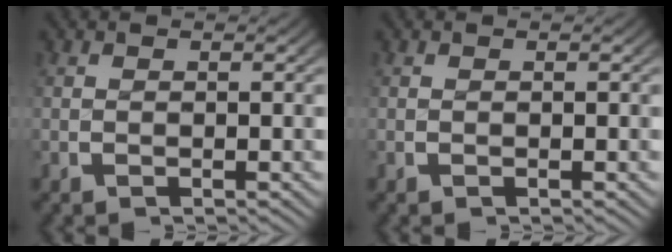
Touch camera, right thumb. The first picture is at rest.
{"total": 0.0}